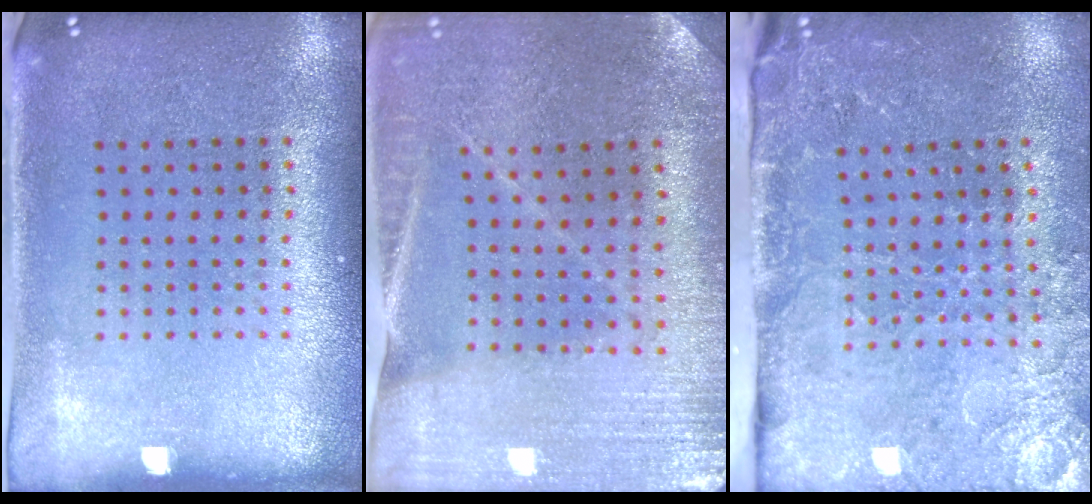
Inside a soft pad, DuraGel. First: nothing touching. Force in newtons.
{"total": 1.2, "press": 1.2, "slide": 0.1}
{"total": 3.3, "press": 3.2, "slide": 0.7}